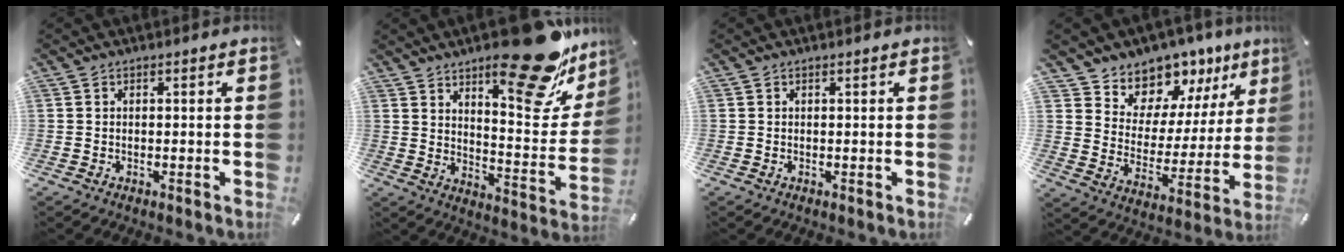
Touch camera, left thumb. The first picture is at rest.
{"total": 24.1, "force": [17.6, 8.7, 14.0], "torque": [-0.171, -0.136, 0.286]}
{"total": 0.0}
{"total": 10.6, "force": [9.0, 5.4, -1.1], "torque": [0.005, -0.111, 0.164]}